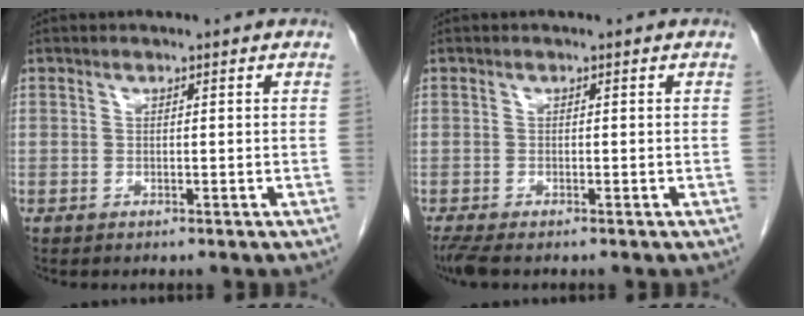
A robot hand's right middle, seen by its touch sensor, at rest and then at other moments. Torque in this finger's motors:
{"motor_torque": [0.49, -0.24, 0.13, 0.03]}